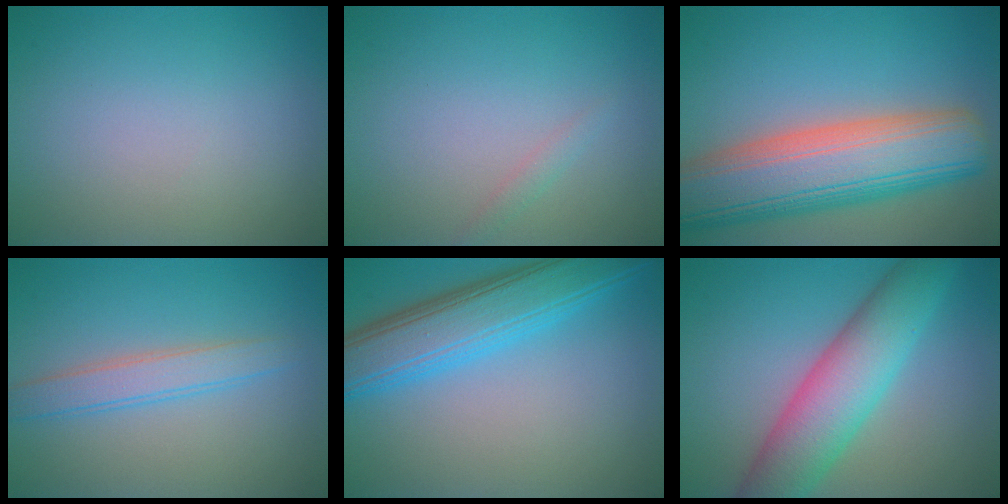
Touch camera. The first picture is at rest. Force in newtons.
{"total": 0.8, "press": 0.8, "slide": 0.0}
{"total": 12.1, "press": 12.0, "slide": 1.3}
{"total": 2.8, "press": 2.7, "slide": 0.1}
{"total": 7.3, "press": 7.3, "slide": 0.3}
{"total": 8.0, "press": 8.0, "slide": 0.1}